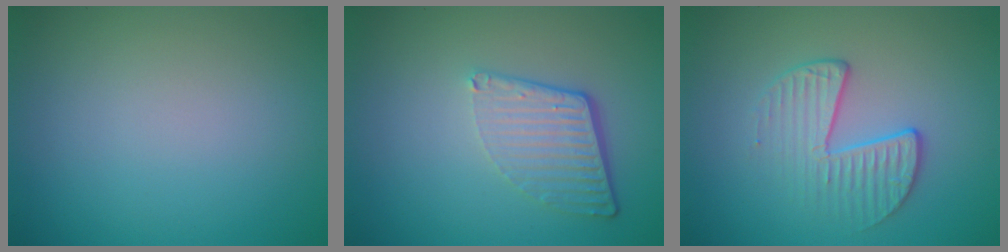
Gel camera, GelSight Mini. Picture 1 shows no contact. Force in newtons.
{"total": 4.3, "press": 2.9, "slide": 3.2}
{"total": 2.8, "press": 2.0, "slide": 1.9}